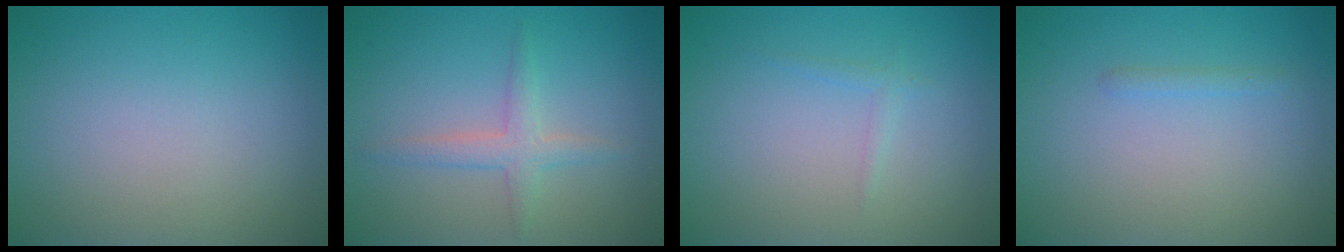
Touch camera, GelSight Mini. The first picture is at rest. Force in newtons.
{"total": 2.2, "press": 2.2, "slide": 0.1}
{"total": 0.8, "press": 0.8, "slide": 0.1}
{"total": 0.7, "press": 0.7, "slide": 0.0}